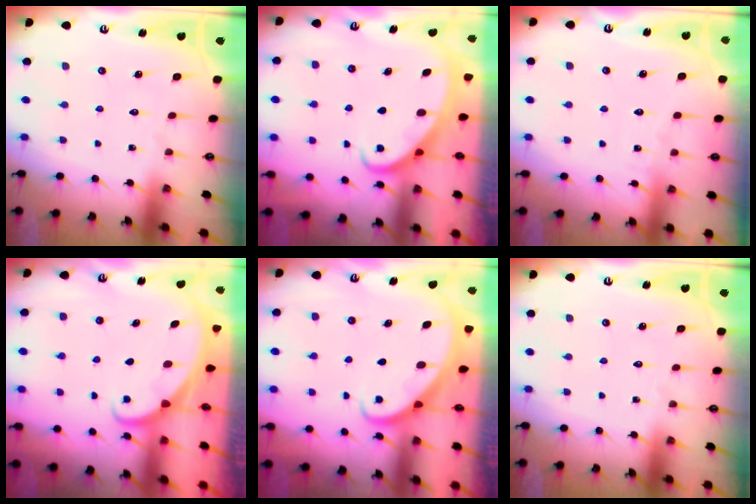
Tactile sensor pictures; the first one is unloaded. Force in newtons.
{"total": 2.8, "press": 2.7, "slide": 0.4}
{"total": 3.4, "press": 3.3, "slide": 0.4}
{"total": 1.8, "press": 1.8, "slide": 0.1}
{"total": 2.8, "press": 2.8, "slide": 0.2}
{"total": 0.0}